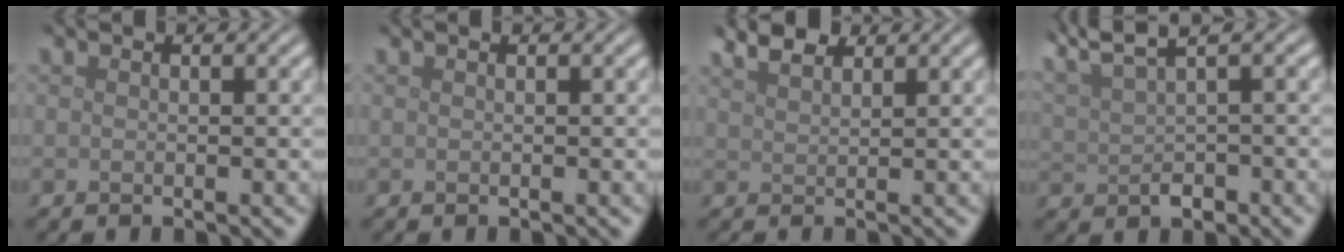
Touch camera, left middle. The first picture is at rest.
{"total": 0.0}
{"total": 2.6, "force": [2.2, 0.7, 1.2], "torque": [-0.020, 0.008, 0.040]}
{"total": 4.8, "force": [3.2, 1.3, 3.3], "torque": [-0.066, 0.013, 0.057]}